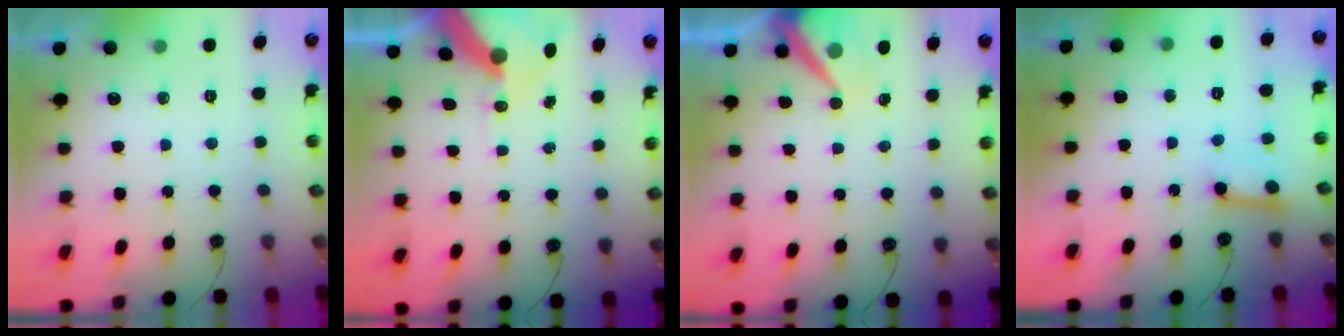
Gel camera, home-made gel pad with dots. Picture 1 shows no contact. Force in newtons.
{"total": 11.1, "press": 11.1, "slide": 1.4}
{"total": 8.6, "press": 8.6, "slide": 0.7}
{"total": 7.4, "press": 7.3, "slide": 0.7}